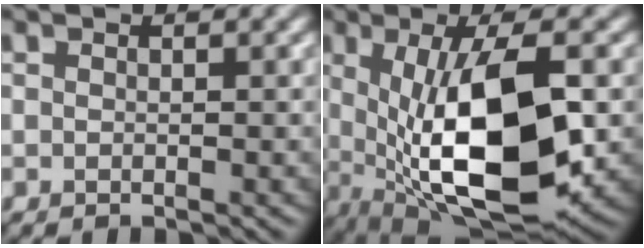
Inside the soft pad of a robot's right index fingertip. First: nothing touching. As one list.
[{"total": 13.1, "force": [-0.9, 5.1, 12.0], "torque": [-0.202, -0.018, -0.011]}]